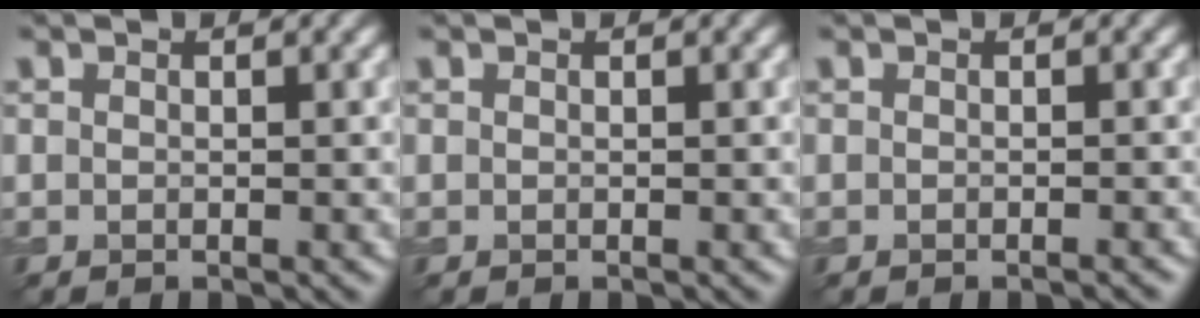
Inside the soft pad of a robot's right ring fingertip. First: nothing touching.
{"total": 0.0}
{"total": 0.6, "force": [-0.5, 0.1, 0.3], "torque": [-0.002, 0.001, -0.006]}